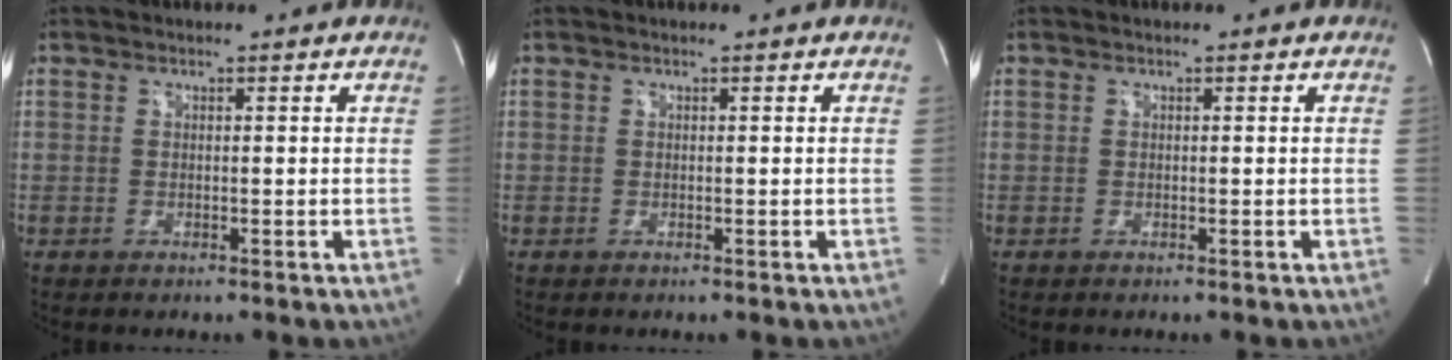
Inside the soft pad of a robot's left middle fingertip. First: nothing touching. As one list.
[{"total": 0.0}, {"total": 0.0}]